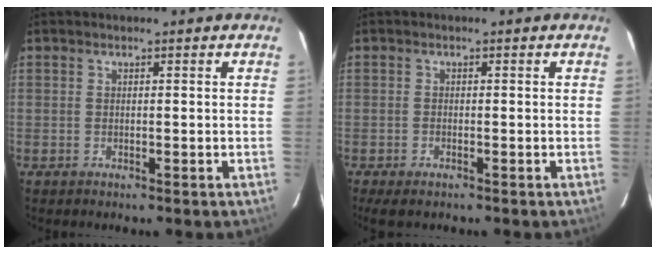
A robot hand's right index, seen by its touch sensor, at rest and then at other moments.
{"total": 2.8, "force": [-2.0, 1.0, 1.6], "torque": [-0.036, -0.008, -0.027]}